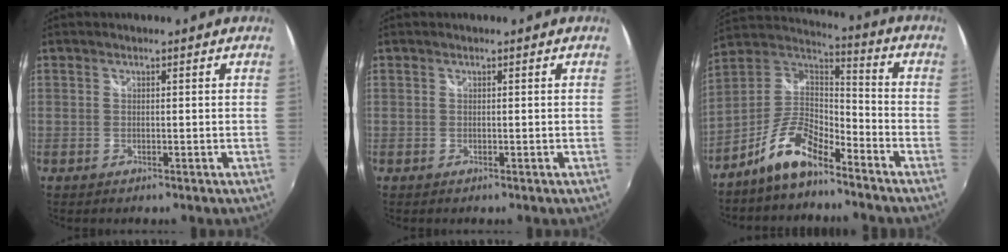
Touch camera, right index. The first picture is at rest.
{"total": 0.0}
{"total": 11.4, "force": [-7.8, 4.0, 7.3], "torque": [-0.165, 0.021, -0.149]}